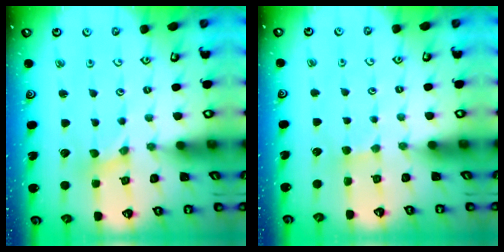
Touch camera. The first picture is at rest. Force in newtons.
{"total": 2.7, "press": 2.6, "slide": 0.4}